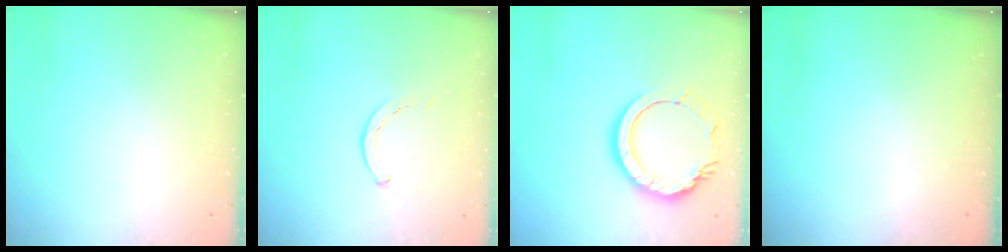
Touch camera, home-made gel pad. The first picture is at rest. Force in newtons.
{"total": 1.1, "press": 1.1, "slide": 0.2}
{"total": 13.2, "press": 13.1, "slide": 1.1}
{"total": 0.0}